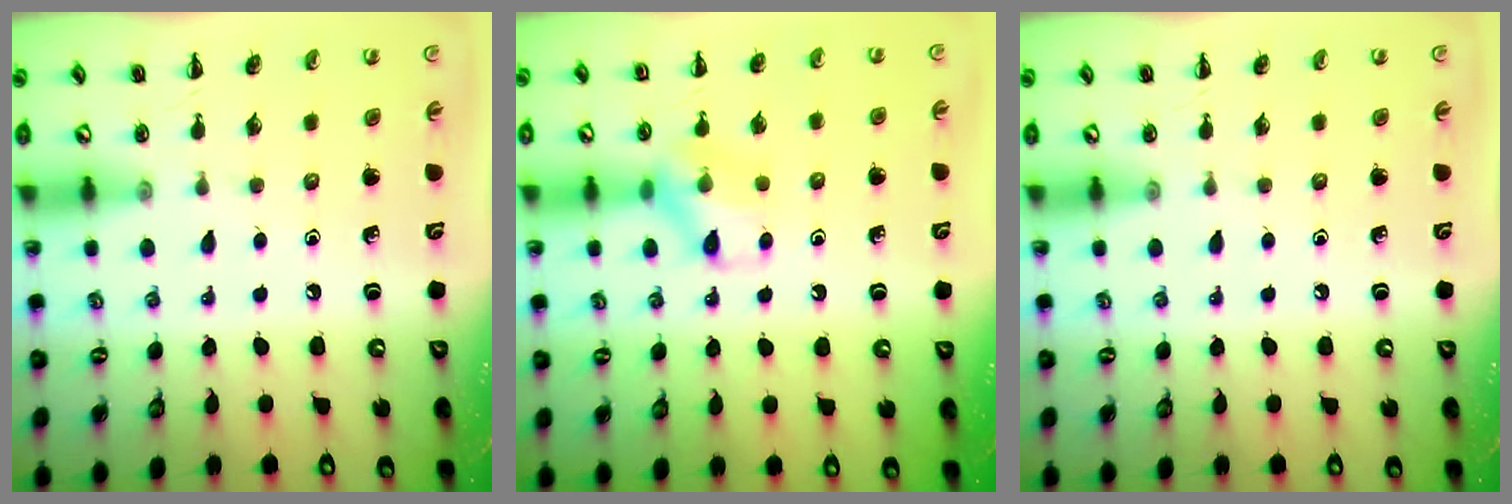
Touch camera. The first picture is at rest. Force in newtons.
{"total": 10.4, "press": 10.4, "slide": 1.0}
{"total": 0.0}